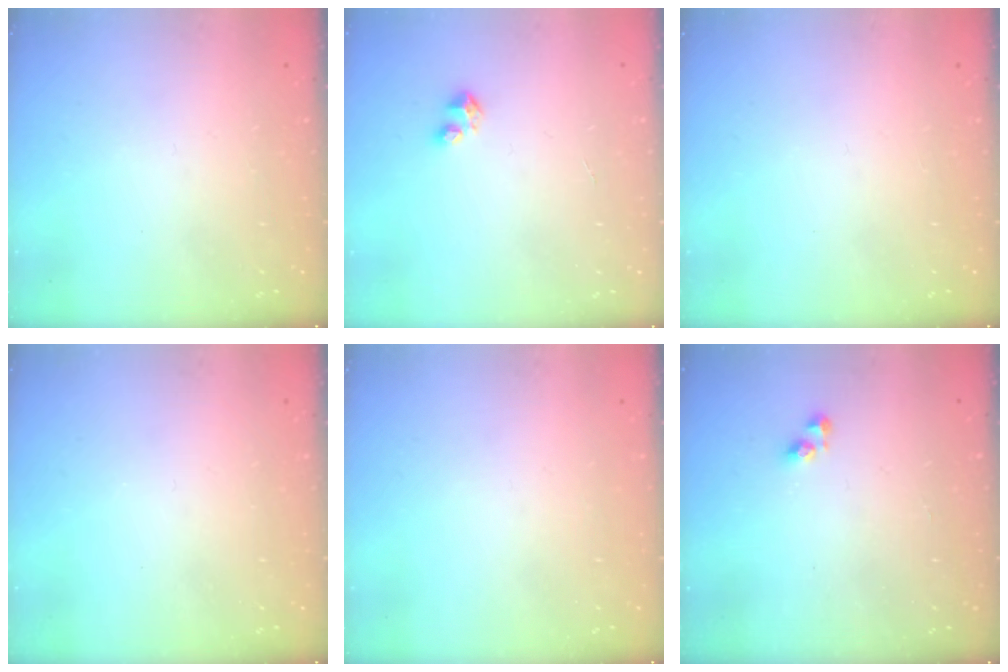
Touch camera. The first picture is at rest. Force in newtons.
{"total": 3.0, "press": 2.9, "slide": 0.2}
{"total": 0.0}
{"total": 0.0}
{"total": 0.0}
{"total": 3.4, "press": 3.4, "slide": 0.1}